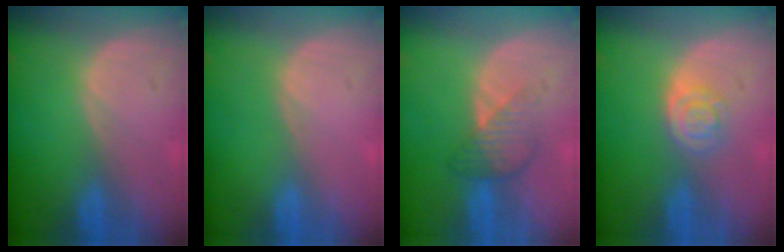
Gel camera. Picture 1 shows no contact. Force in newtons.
{"total": 0.0}
{"total": 4.1, "press": 4.1, "slide": 0.0}
{"total": 4.2, "press": 3.7, "slide": 2.0}